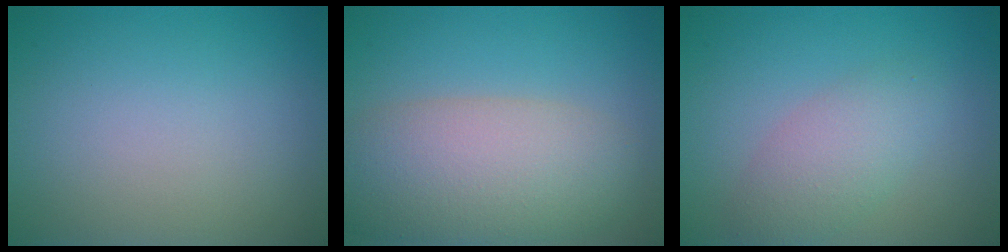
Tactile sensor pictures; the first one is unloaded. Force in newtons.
{"total": 8.2, "press": 8.2, "slide": 0.3}
{"total": 3.4, "press": 3.4, "slide": 0.3}